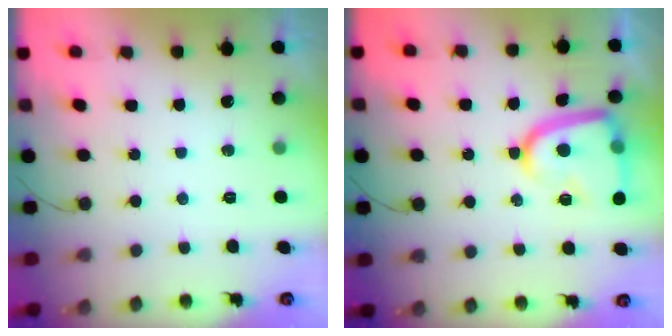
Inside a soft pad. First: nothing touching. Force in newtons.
{"total": 15.1, "press": 15.0, "slide": 1.6}